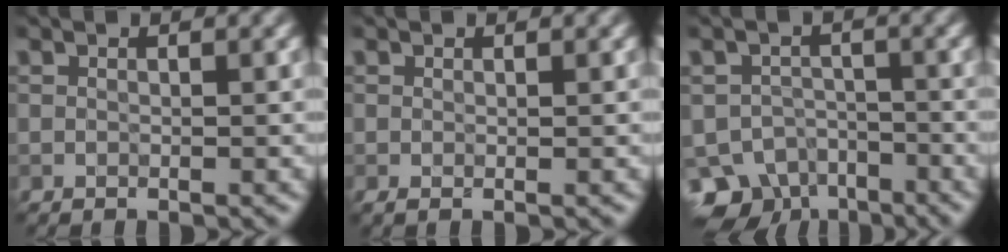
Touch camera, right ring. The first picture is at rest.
{"total": 0.0}
{"total": 6.7, "force": [-5.0, 4.0, 1.9], "torque": [-0.016, -0.013, -0.080]}